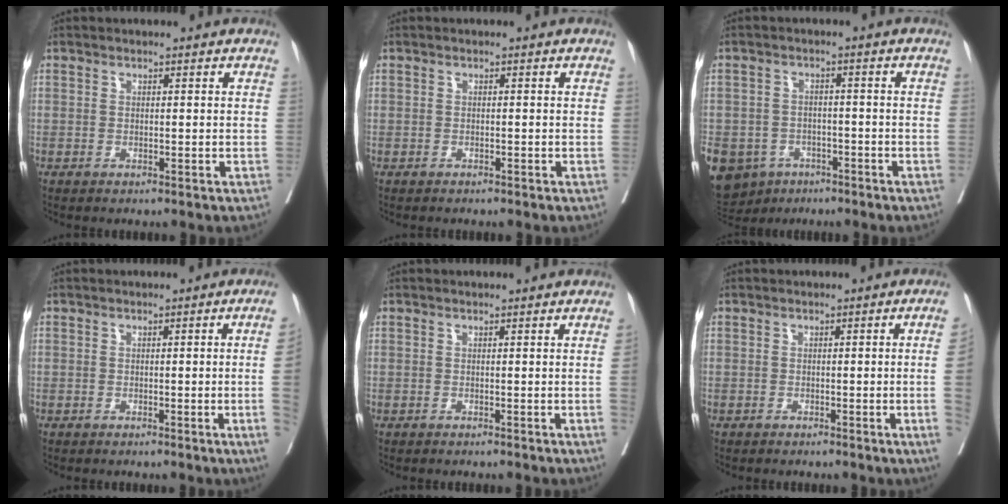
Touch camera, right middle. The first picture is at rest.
{"total": 0.8, "force": [-0.6, 0.5, 0.0], "torque": [-0.006, 0.003, -0.010]}
{"total": 13.4, "force": [-7.7, 10.0, 4.4], "torque": [-0.127, -0.003, -0.106]}
{"total": 4.6, "force": [-0.8, -0.6, 4.5], "torque": [-0.054, 0.000, -0.008]}
{"total": 1.2, "force": [-0.3, -0.5, 1.0], "torque": [-0.008, 0.001, -0.005]}
{"total": 5.6, "force": [-1.1, -1.6, 5.2], "torque": [-0.061, -0.007, -0.014]}